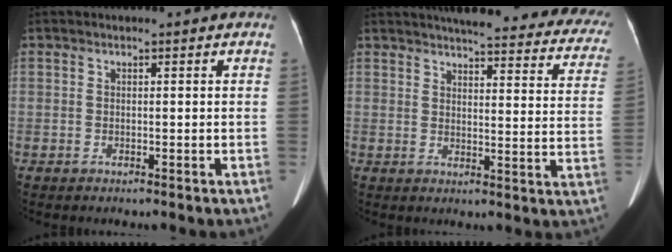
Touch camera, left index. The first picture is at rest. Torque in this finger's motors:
{"motor_torque": [0.06, -1.36, 0.00, 0.03]}